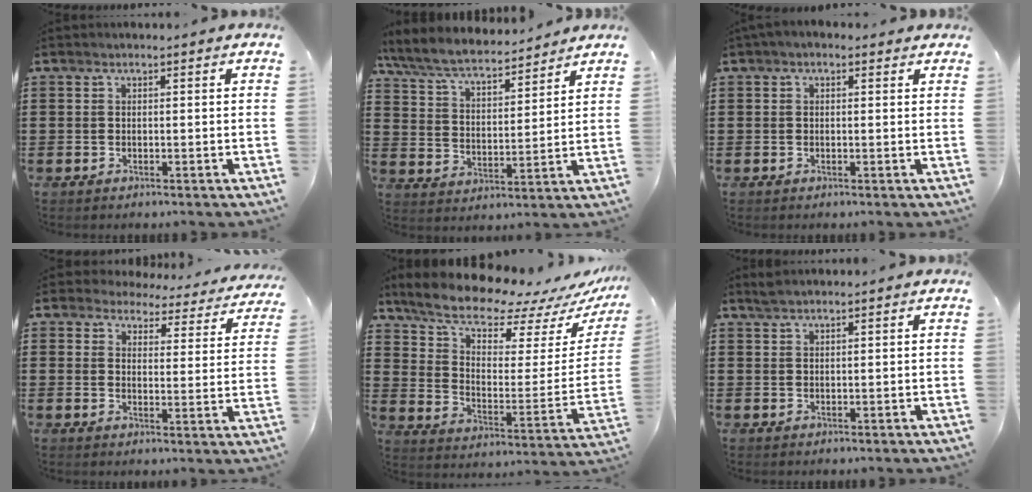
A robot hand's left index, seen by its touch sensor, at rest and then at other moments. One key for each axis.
{"total": 7.0, "fx": 6.4, "fy": 1.0, "fz": 2.7, "tx": -0.079, "ty": -0.034, "tz": 0.111}
{"total": 1.1, "fx": 0.1, "fy": 0.7, "fz": 0.8, "tx": -0.015, "ty": 0.007, "tz": 0.001}
{"total": 4.0, "fx": 3.9, "fy": 0.9, "fz": 0.5, "tx": -0.027, "ty": -0.029, "tz": 0.064}
{"total": 11.2, "fx": 10.0, "fy": 2.7, "fz": 4.3, "tx": -0.110, "ty": -0.072, "tz": 0.174}
{"total": 1.3, "fx": 1.1, "fy": 0.1, "fz": 0.7, "tx": -0.015, "ty": 0.000, "tz": 0.021}